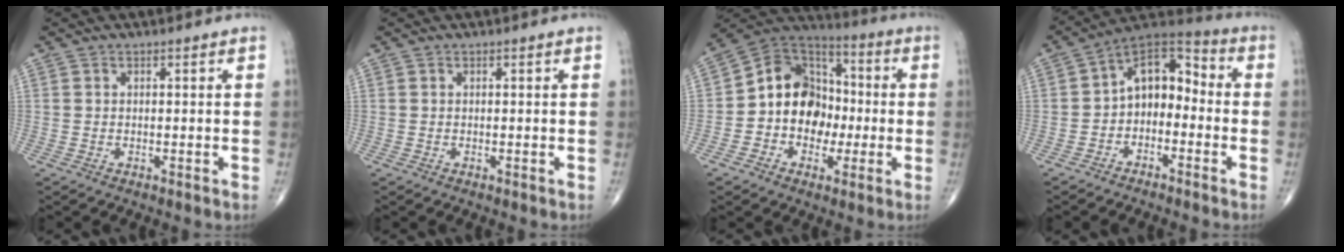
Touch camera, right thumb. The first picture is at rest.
{"total": 0.0}
{"total": 14.7, "force": [-1.6, 11.9, 8.5], "torque": [-0.092, 0.041, -0.039]}
{"total": 10.5, "force": [-1.8, 7.0, 7.7], "torque": [-0.086, 0.053, -0.049]}